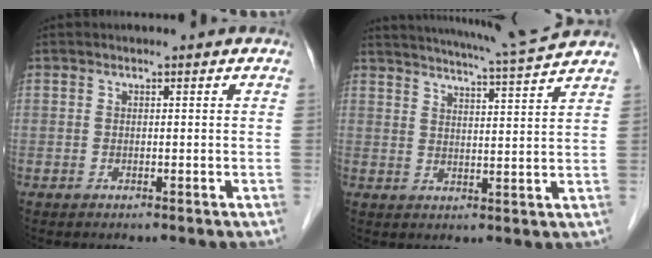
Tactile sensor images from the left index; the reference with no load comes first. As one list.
[{"total": 11.4, "force": [10.6, -1.8, 3.9], "torque": [-0.075, -0.019, 0.143]}]